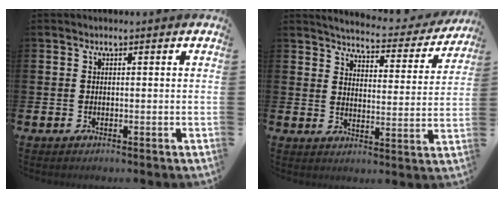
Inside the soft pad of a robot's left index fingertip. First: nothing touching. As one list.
[{"total": 4.3, "force": [4.1, 0.6, 1.0], "torque": [-0.037, -0.034, 0.064]}]